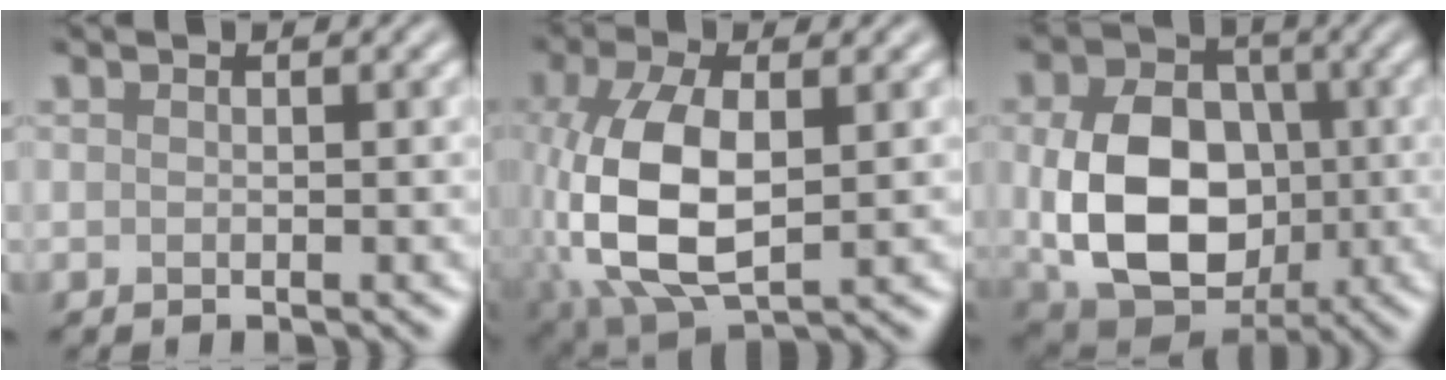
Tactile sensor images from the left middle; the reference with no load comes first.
{"total": 10.8, "force": [-0.4, 6.0, 8.9], "torque": [-0.221, -0.008, 0.001]}
{"total": 10.8, "force": [-0.6, 8.1, 7.2], "torque": [-0.142, -0.013, -0.003]}